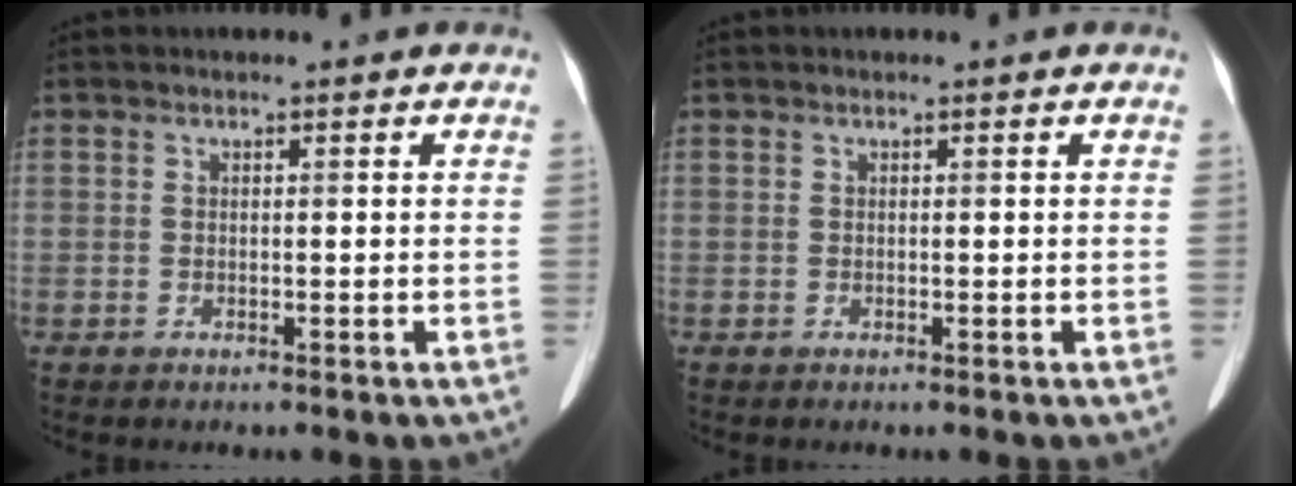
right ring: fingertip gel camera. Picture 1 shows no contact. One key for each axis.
{"total": 0.0}